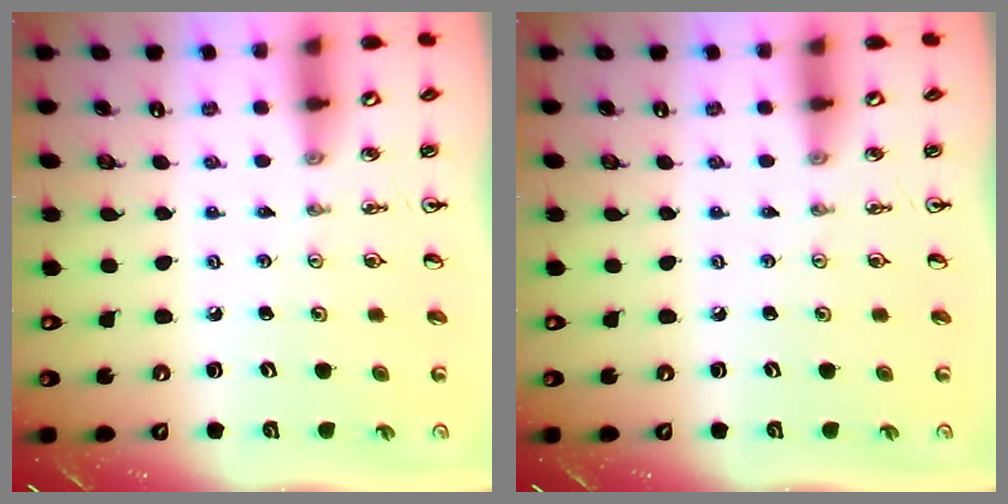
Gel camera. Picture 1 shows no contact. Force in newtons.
{"total": 0.0}